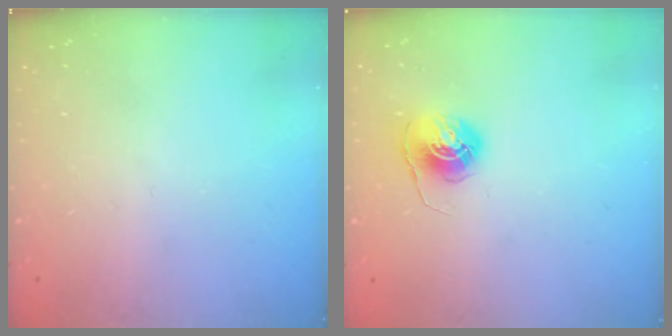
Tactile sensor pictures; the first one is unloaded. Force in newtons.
{"total": 6.0, "press": 6.0, "slide": 0.4}